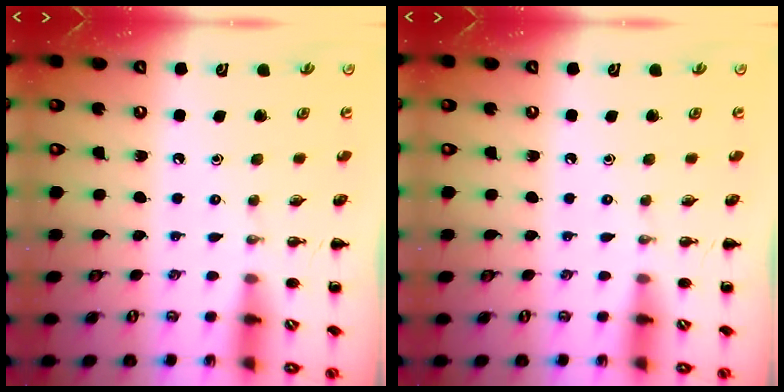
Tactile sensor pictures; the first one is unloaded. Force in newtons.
{"total": 0.0}